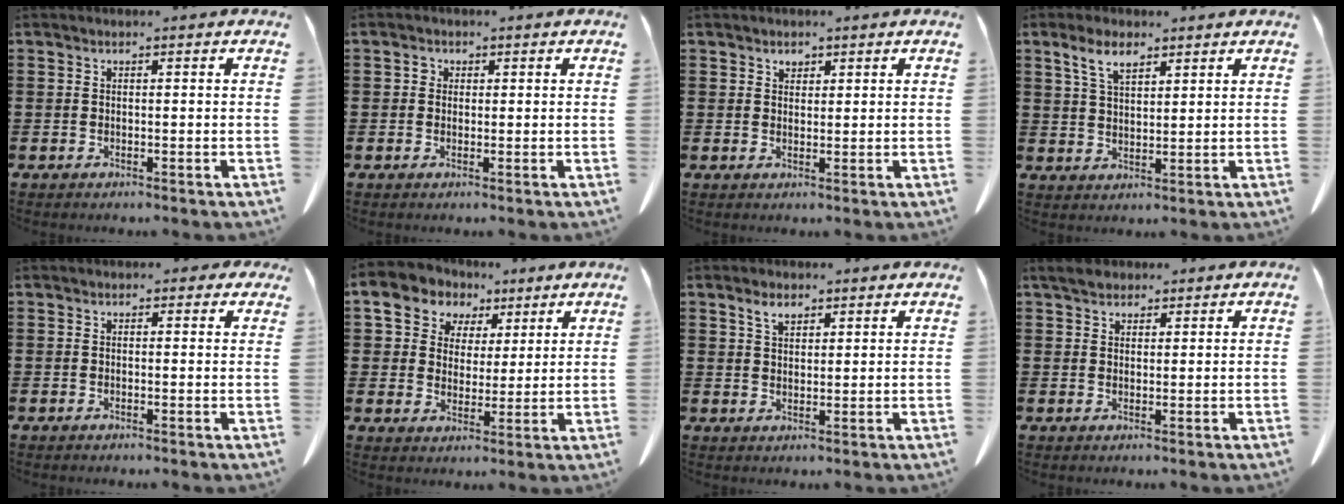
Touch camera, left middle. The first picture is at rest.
{"total": 1.1, "force": [0.4, 0.9, 0.5], "torque": [-0.013, 0.003, 0.008]}
{"total": 1.3, "force": [1.1, 0.7, 0.4], "torque": [-0.002, -0.005, 0.021]}
{"total": 5.4, "force": [3.3, 2.2, 3.6], "torque": [-0.079, 0.007, 0.060]}
{"total": 1.0, "force": [0.6, 0.6, 0.5], "torque": [-0.004, 0.005, 0.009]}
{"total": 7.7, "force": [4.3, 6.2, 1.8], "torque": [-0.068, -0.008, 0.076]}
{"total": 3.2, "force": [2.2, 1.5, 1.7], "torque": [-0.039, 0.005, 0.041]}
{"total": 3.0, "force": [2.4, 1.4, 1.0], "torque": [-0.019, 0.004, 0.045]}